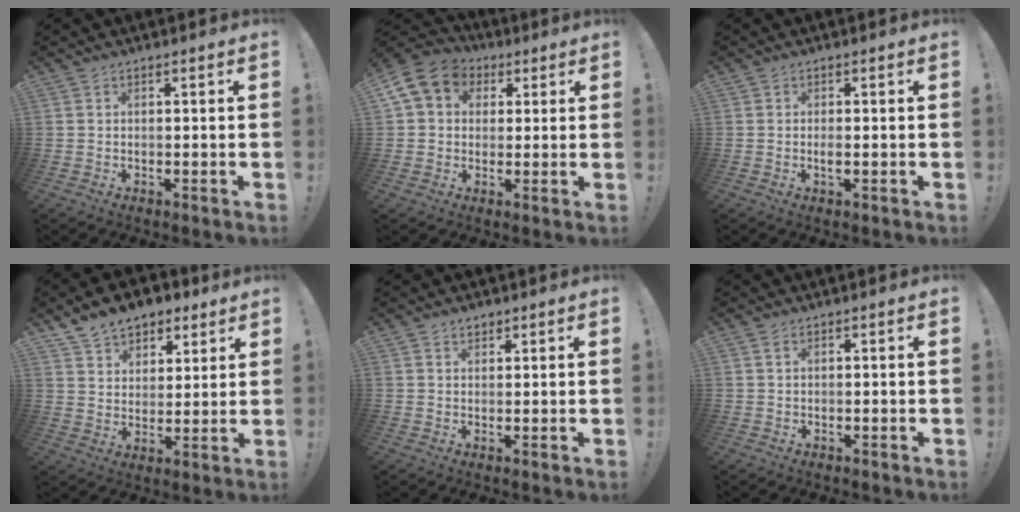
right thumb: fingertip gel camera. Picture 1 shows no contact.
{"total": 10.6, "force": [3.1, 8.9, 4.8], "torque": [-0.074, -0.007, 0.063]}
{"total": 1.2, "force": [-0.5, 0.3, 1.1], "torque": [-0.020, 0.000, -0.009]}
{"total": 10.6, "force": [8.0, 6.3, 3.0], "torque": [-0.047, -0.052, 0.154]}
{"total": 2.0, "force": [1.6, 1.1, 0.4], "torque": [0.005, -0.009, 0.028]}
{"total": 1.1, "force": [0.7, 0.5, 0.8], "torque": [-0.007, -0.002, 0.011]}